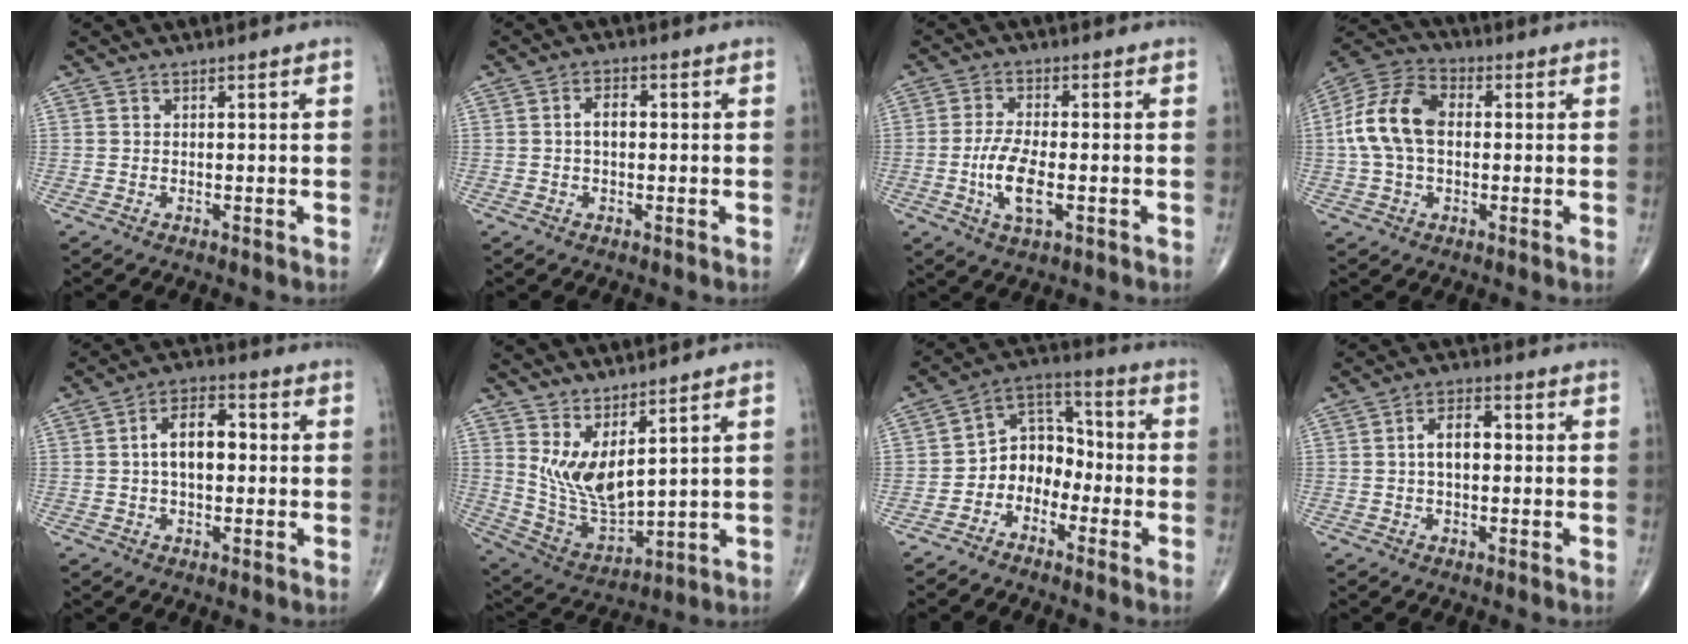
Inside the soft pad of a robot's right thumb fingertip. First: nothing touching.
{"total": 3.0, "force": [0.0, 1.8, 2.4], "torque": [-0.037, 0.012, -0.004]}
{"total": 7.7, "force": [-1.8, 2.9, 6.8], "torque": [-0.141, 0.002, -0.033]}
{"total": 13.1, "force": [0.6, 8.6, 9.9], "torque": [-0.196, 0.033, 0.003]}
{"total": 8.3, "force": [0.3, 4.8, 6.8], "torque": [-0.102, 0.025, -0.004]}
{"total": 10.1, "force": [4.6, 4.0, 8.1], "torque": [-0.150, -0.049, 0.109]}
{"total": 8.9, "force": [-3.2, 7.1, 4.4], "torque": [-0.035, 0.062, -0.077]}
{"total": 5.4, "force": [0.1, 3.2, 4.4], "torque": [-0.069, 0.019, -0.005]}